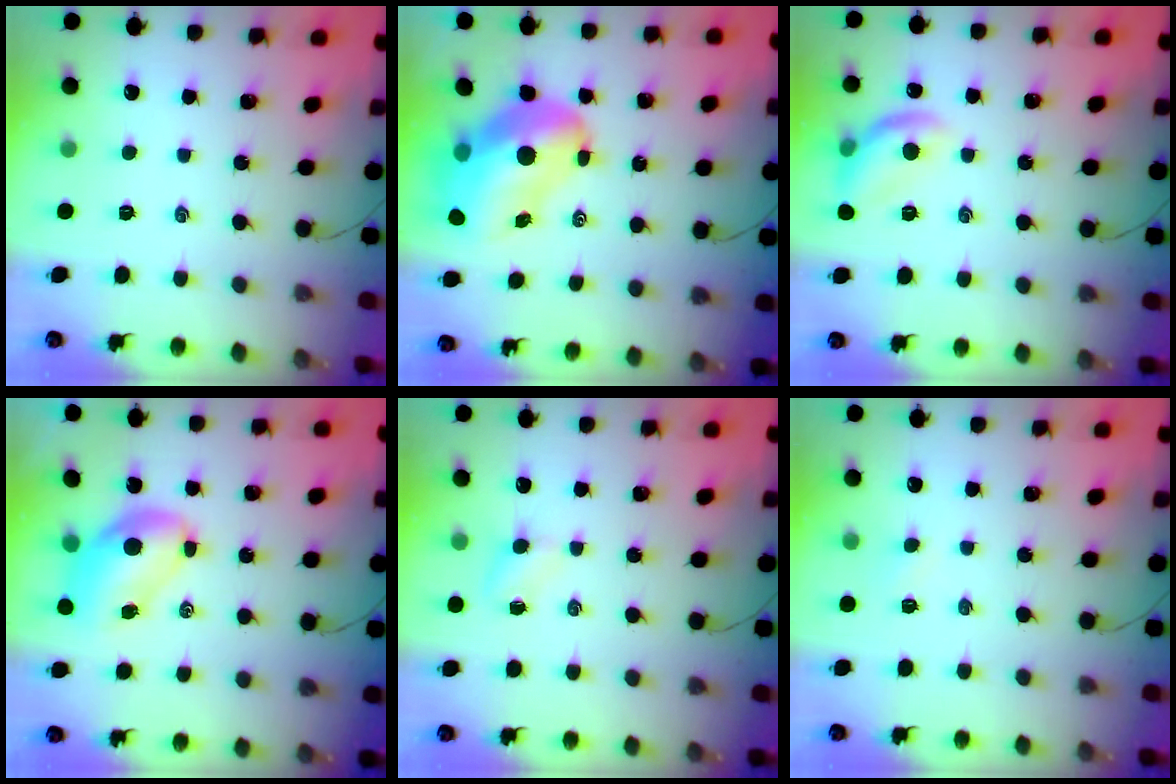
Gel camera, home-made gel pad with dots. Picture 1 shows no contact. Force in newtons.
{"total": 16.0, "press": 15.3, "slide": 4.7}
{"total": 11.4, "press": 11.4, "slide": 0.7}
{"total": 8.1, "press": 8.0, "slide": 1.7}
{"total": 2.8, "press": 2.6, "slide": 0.9}
{"total": 2.4, "press": 2.2, "slide": 0.8}